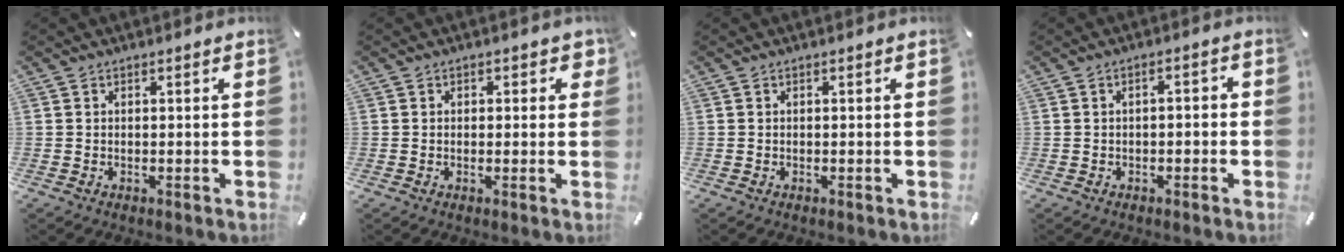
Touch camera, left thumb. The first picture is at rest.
{"total": 1.6, "force": [0.2, 1.4, 0.7], "torque": [0.009, -0.002, -0.003]}
{"total": 0.0}
{"total": 2.1, "force": [-1.5, 1.0, 1.1], "torque": [-0.019, 0.013, -0.031]}